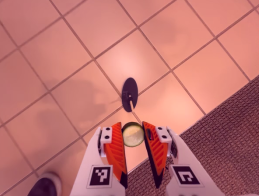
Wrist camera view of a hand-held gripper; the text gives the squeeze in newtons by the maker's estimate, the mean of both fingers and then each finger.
{"total": 8.3, "left": 8.6, "right": 8.0}